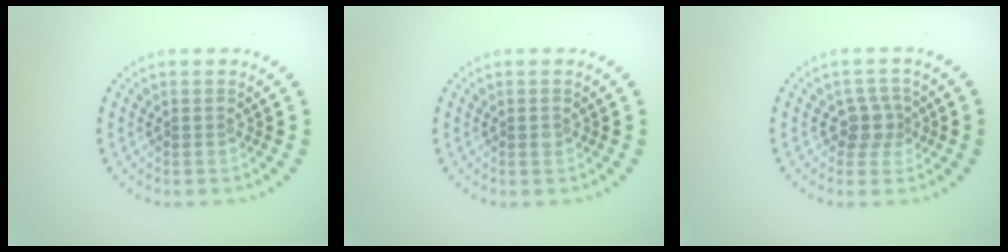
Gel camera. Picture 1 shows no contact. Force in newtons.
{"total": 0.6, "press": 0.6, "slide": 0.1}
{"total": 2.3, "press": 1.8, "slide": 1.3}